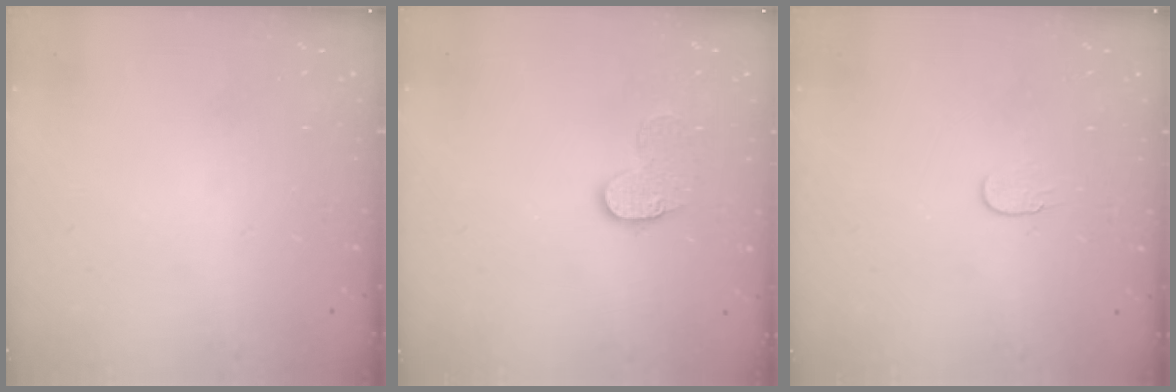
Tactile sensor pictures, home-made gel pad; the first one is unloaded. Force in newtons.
{"total": 9.1, "press": 9.0, "slide": 0.6}
{"total": 3.7, "press": 3.7, "slide": 0.4}